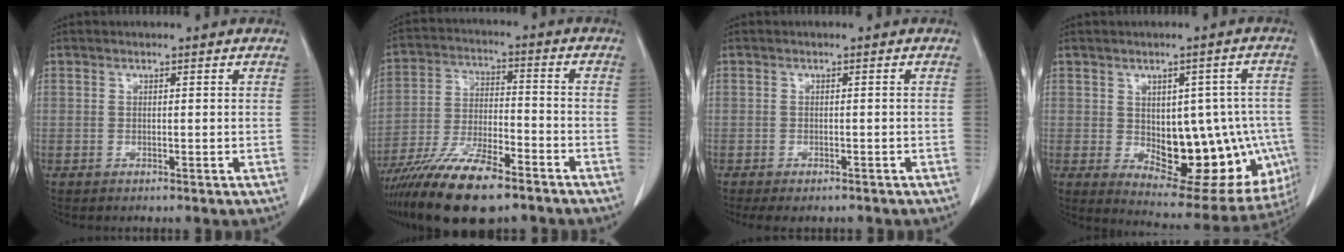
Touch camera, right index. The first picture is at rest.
{"total": 13.1, "force": [-9.4, 2.7, 8.8], "torque": [-0.162, -0.014, -0.167]}
{"total": 1.8, "force": [-1.2, 0.5, 1.2], "torque": [-0.018, -0.004, -0.016]}
{"total": 17.6, "force": [-2.8, 8.8, 15.1], "torque": [-0.154, 0.013, -0.009]}